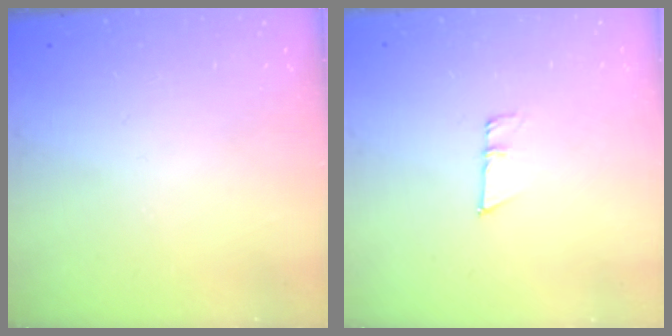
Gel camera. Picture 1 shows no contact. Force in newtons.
{"total": 5.4, "press": 5.2, "slide": 1.3}